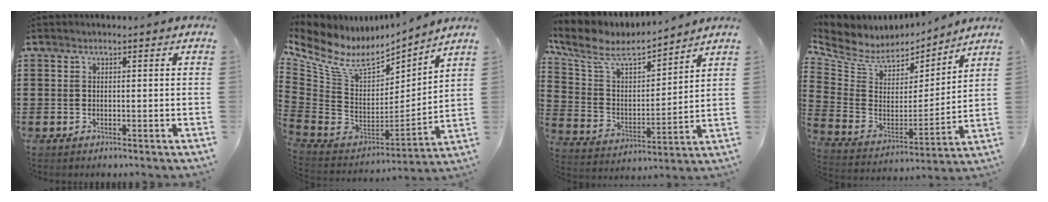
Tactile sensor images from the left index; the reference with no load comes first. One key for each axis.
{"total": 9.9, "fx": 6.8, "fy": 5.1, "fz": 5.2, "tx": -0.144, "ty": -0.054, "tz": 0.121}
{"total": 7.9, "fx": 6.3, "fy": 2.7, "fz": 4.0, "tx": -0.109, "ty": -0.034, "tz": 0.105}
{"total": 6.2, "fx": 5.1, "fy": 3.4, "fz": 1.2, "tx": -0.061, "ty": -0.039, "tz": 0.089}